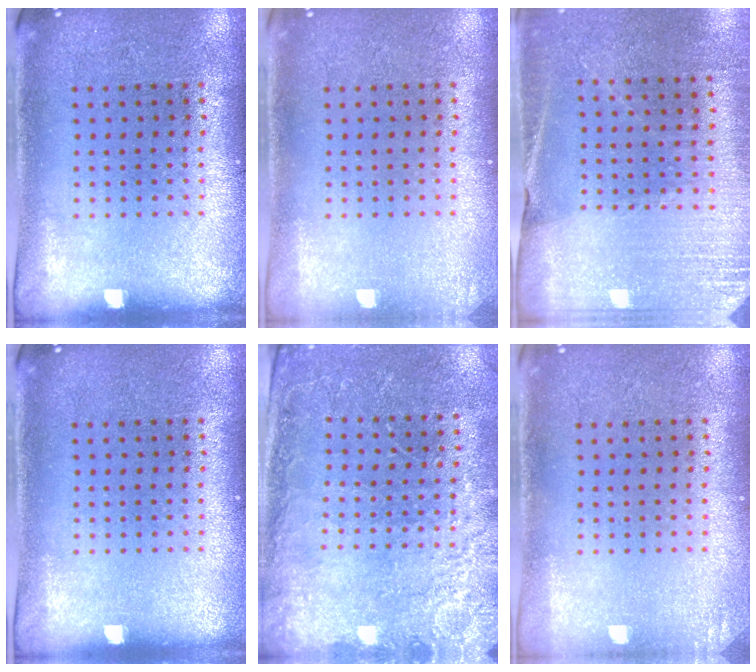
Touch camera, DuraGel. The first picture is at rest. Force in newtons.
{"total": 0.6, "press": 0.6, "slide": 0.0}
{"total": 2.7, "press": 2.7, "slide": 0.6}
{"total": 0.0}
{"total": 2.6, "press": 2.6, "slide": 0.3}
{"total": 0.9, "press": 0.9, "slide": 0.2}